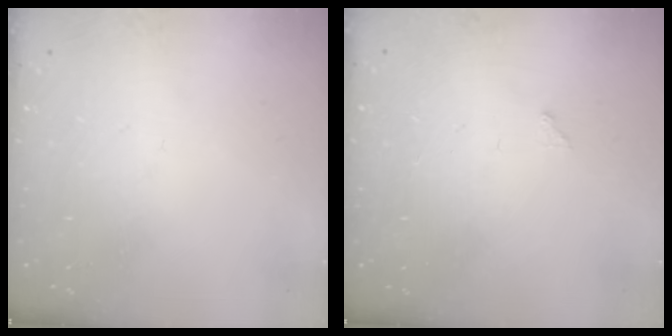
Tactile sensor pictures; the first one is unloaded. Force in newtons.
{"total": 3.6, "press": 3.6, "slide": 0.1}